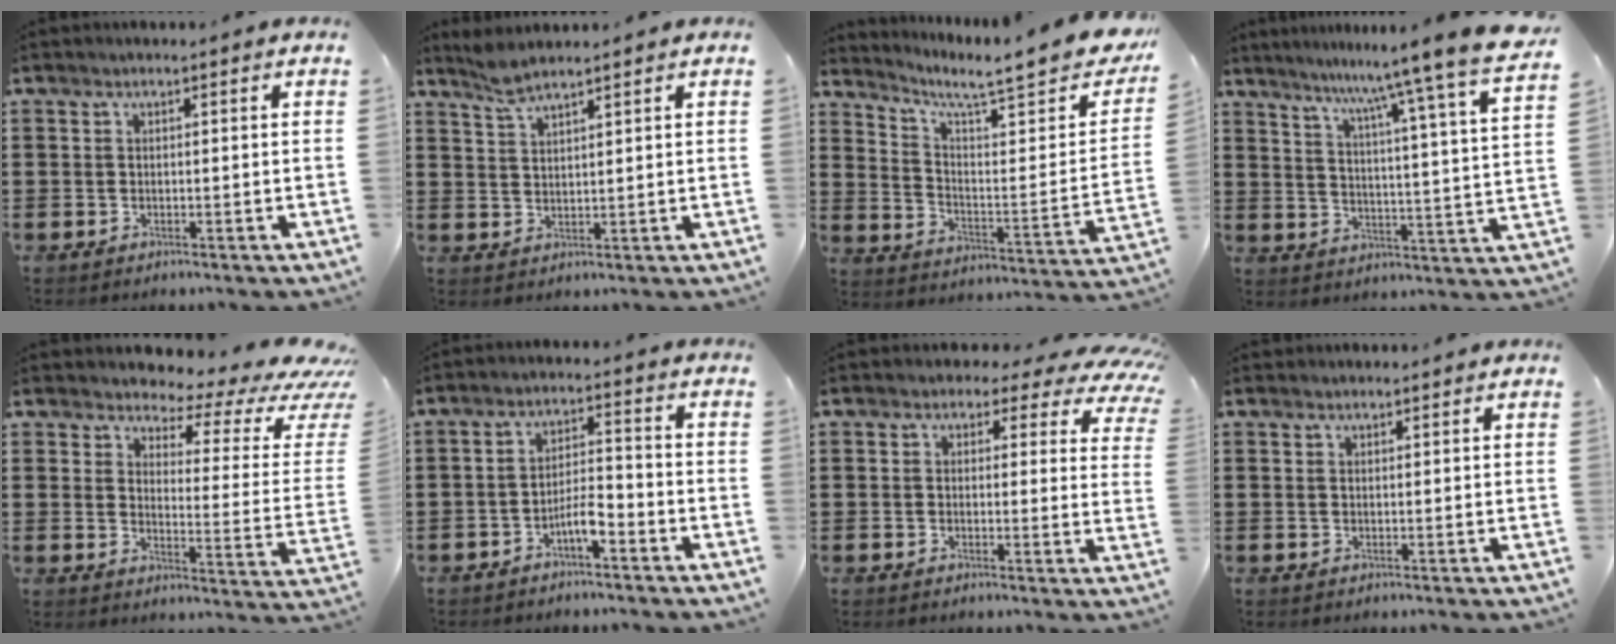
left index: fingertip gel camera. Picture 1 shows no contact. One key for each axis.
{"total": 3.4, "fx": 2.9, "fy": 0.3, "fz": 1.7, "tx": -0.040, "ty": 0.000, "tz": 0.053}
{"total": 7.3, "fx": 5.9, "fy": 0.5, "fz": 4.2, "tx": -0.084, "ty": -0.052, "tz": 0.088}
{"total": 9.0, "fx": 7.9, "fy": -2.2, "fz": 3.6, "tx": -0.080, "ty": -0.075, "tz": 0.120}
{"total": 4.3, "fx": 3.3, "fy": 1.6, "fz": 2.2, "tx": -0.047, "ty": -0.030, "tz": 0.050}
{"total": 4.4, "fx": -2.8, "fy": 1.0, "fz": 3.2, "tx": -0.064, "ty": 0.009, "tz": -0.055}
{"total": 3.1, "fx": 2.0, "fy": 1.9, "fz": 1.3, "tx": -0.025, "ty": -0.009, "tz": 0.029}
{"total": 0.8, "fx": 0.8, "fy": 0.3, "fz": 0.0, "tx": -0.002, "ty": 0.001, "tz": 0.016}